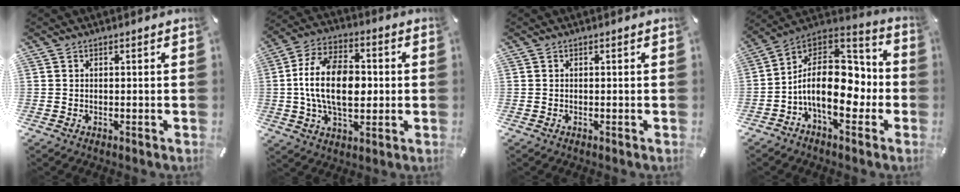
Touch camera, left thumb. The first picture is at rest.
{"total": 15.7, "force": [-0.1, 9.8, 12.3], "torque": [-0.247, 0.010, -0.005]}
{"total": 0.0}
{"total": 19.2, "force": [-3.3, 11.7, 14.9], "torque": [-0.260, -0.001, -0.053]}